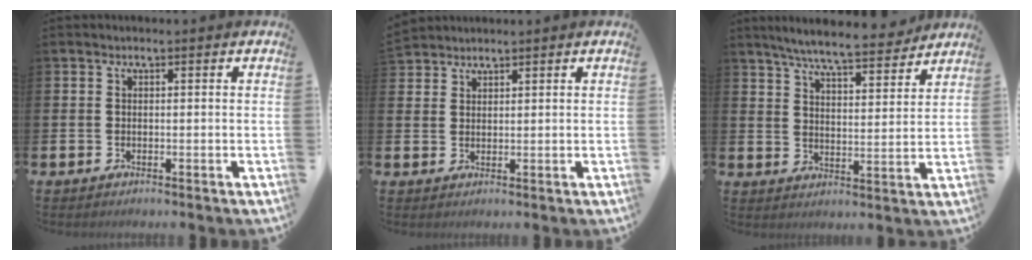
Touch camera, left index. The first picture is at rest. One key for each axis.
{"total": 2.4, "fx": 2.3, "fy": 0.4, "fz": -0.3, "tx": 0.002, "ty": -0.006, "tz": 0.045}
{"total": 7.4, "fx": 7.0, "fy": 0.4, "fz": 2.4, "tx": -0.053, "ty": -0.047, "tz": 0.119}